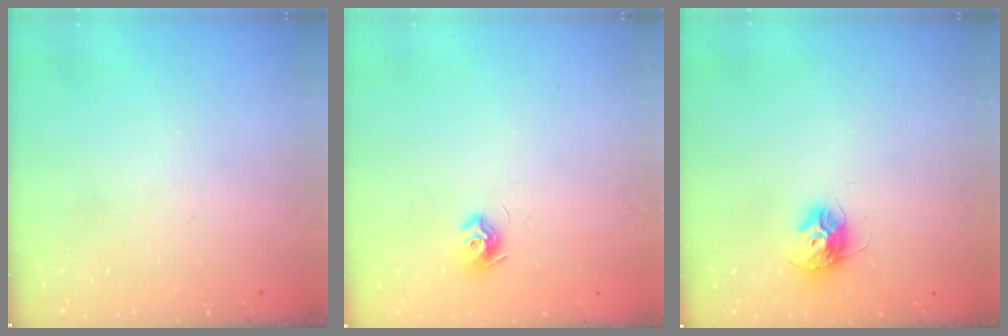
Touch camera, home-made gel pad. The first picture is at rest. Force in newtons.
{"total": 7.8, "press": 7.8, "slide": 0.2}
{"total": 9.8, "press": 9.8, "slide": 0.3}